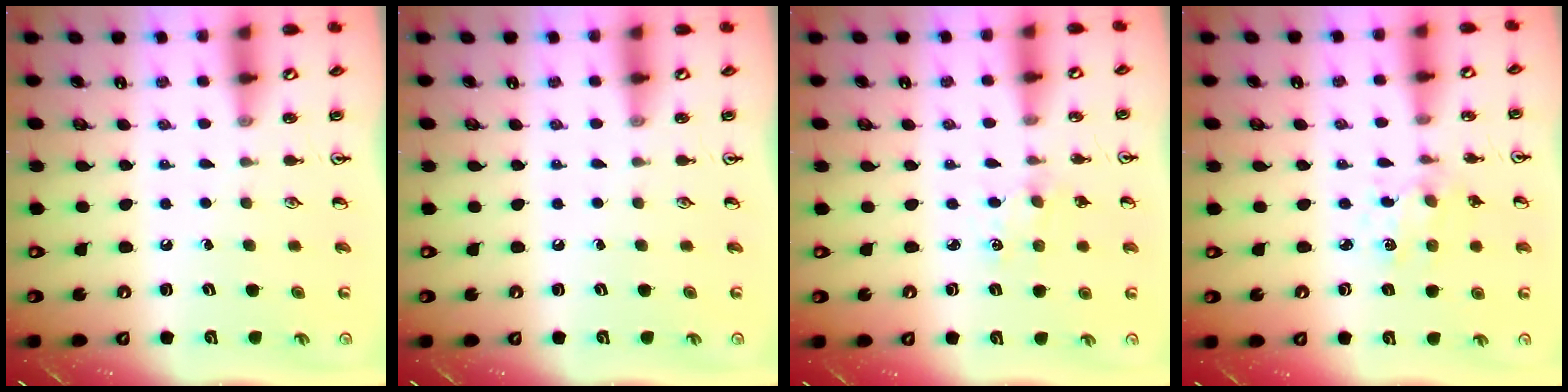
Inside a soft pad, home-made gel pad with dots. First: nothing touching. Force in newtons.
{"total": 0.0}
{"total": 1.4, "press": 1.3, "slide": 0.3}
{"total": 1.9, "press": 1.9, "slide": 0.3}